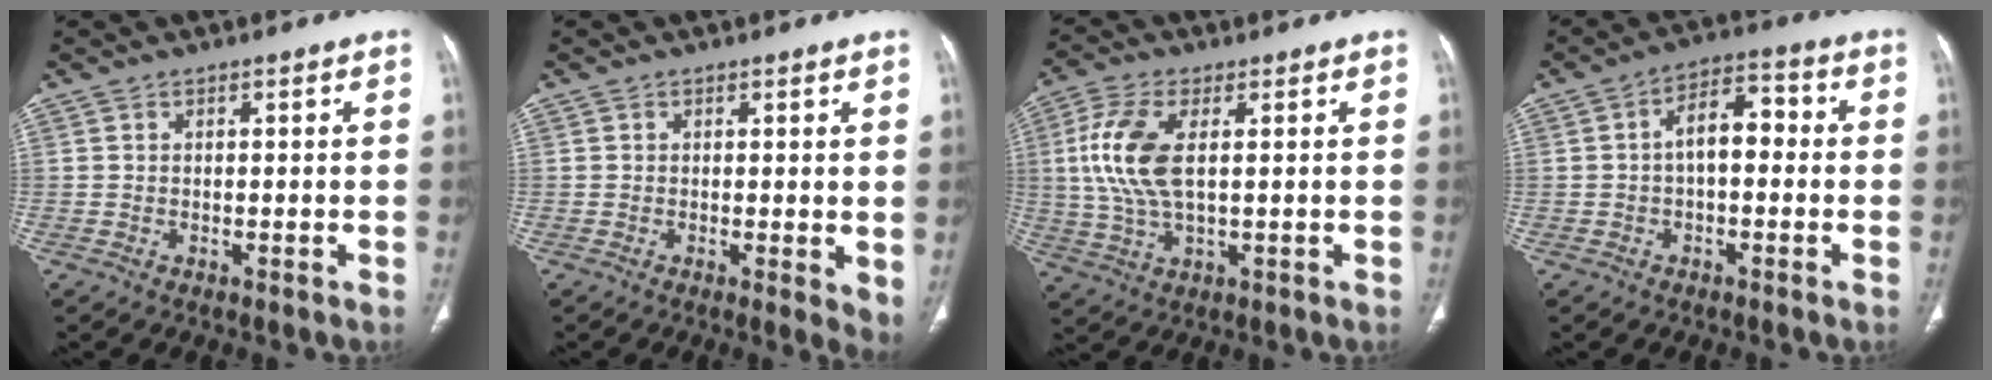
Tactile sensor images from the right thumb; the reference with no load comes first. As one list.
[{"total": 3.7, "force": [0.3, 1.4, 3.4], "torque": [-0.044, -0.012, 0.002]}, {"total": 10.8, "force": [1.7, 4.9, 9.4], "torque": [-0.219, -0.001, 0.036]}, {"total": 7.5, "force": [-0.2, 4.2, 6.2], "torque": [-0.082, 0.033, -0.013]}]